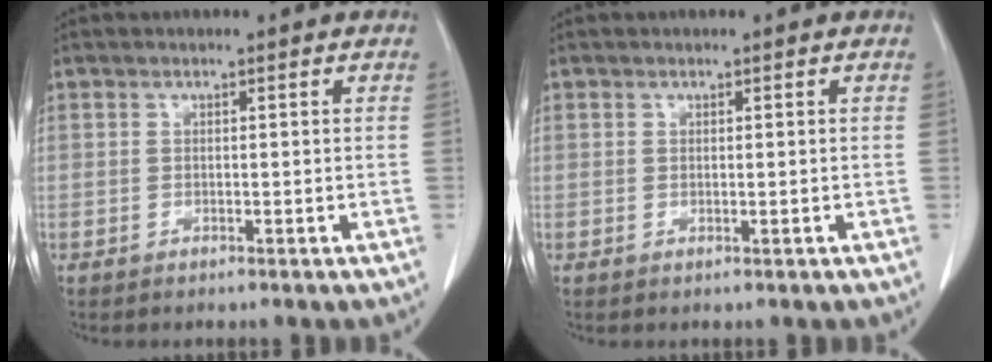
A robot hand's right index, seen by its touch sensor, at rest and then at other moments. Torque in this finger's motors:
{"motor_torque": [0.00, 0.00, 0.00, 0.00]}